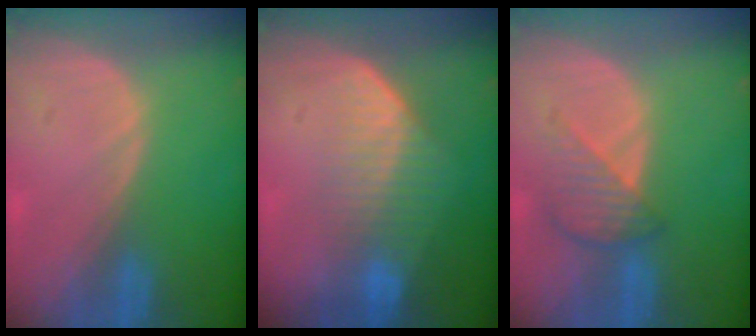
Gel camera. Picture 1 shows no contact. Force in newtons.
{"total": 7.2, "press": 6.2, "slide": 3.7}
{"total": 4.5, "press": 4.2, "slide": 1.7}